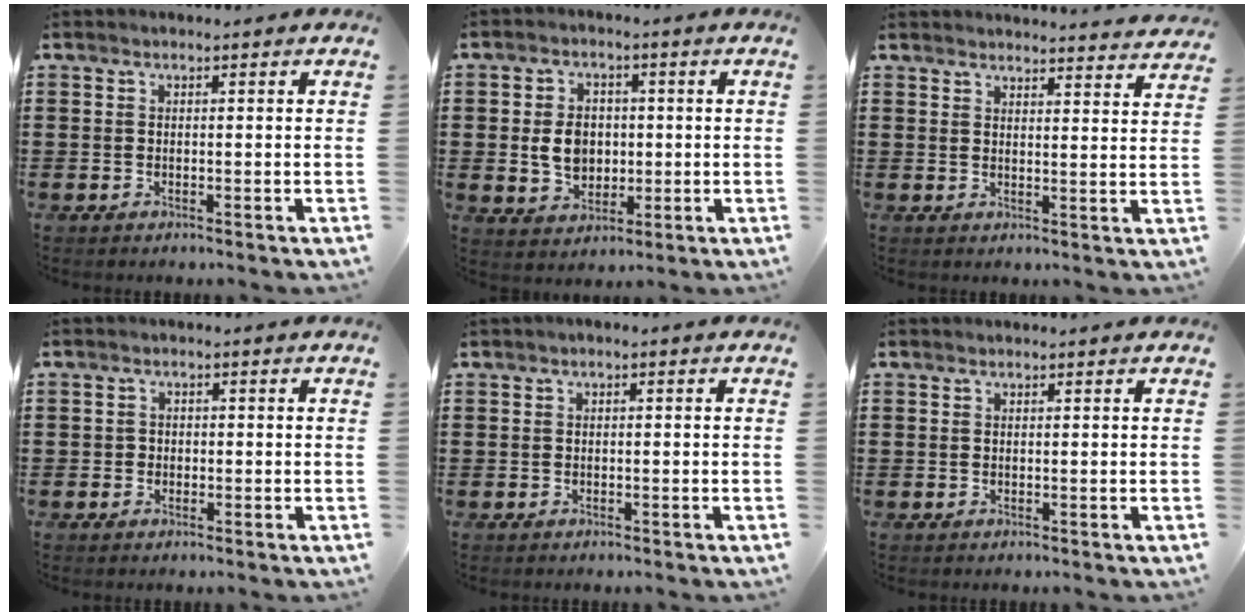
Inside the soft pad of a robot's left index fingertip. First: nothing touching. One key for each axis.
{"total": 5.9, "fx": -0.1, "fy": 4.6, "fz": 3.7, "tx": -0.072, "ty": 0.003, "tz": -0.008}
{"total": 3.1, "fx": 3.1, "fy": -0.4, "fz": 0.0, "tx": -0.004, "ty": -0.019, "tz": 0.055}
{"total": 1.1, "fx": -0.2, "fy": 1.1, "fz": 0.2, "tx": -0.007, "ty": 0.005, "tz": -0.007}
{"total": 0.6, "fx": -0.4, "fy": 0.2, "fz": 0.5, "tx": -0.009, "ty": -0.002, "tz": -0.007}
{"total": 0.0}